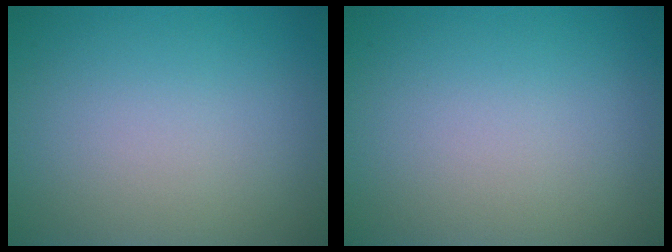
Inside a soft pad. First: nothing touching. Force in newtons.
{"total": 0.0}